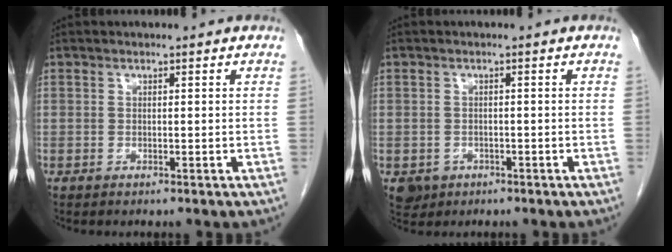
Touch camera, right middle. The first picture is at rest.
{"total": 2.9, "force": [-1.4, 2.5, 0.6], "torque": [-0.008, 0.003, -0.016]}